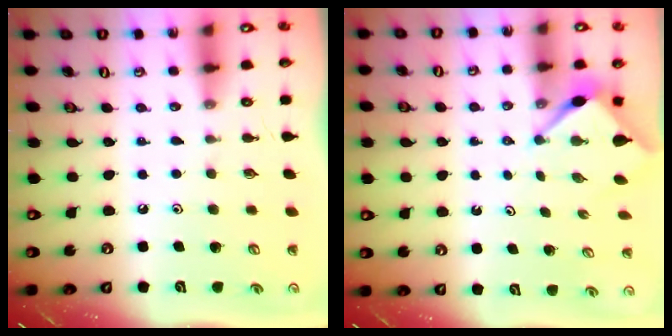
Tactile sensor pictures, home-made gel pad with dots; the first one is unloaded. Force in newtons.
{"total": 2.9, "press": 2.9, "slide": 0.3}